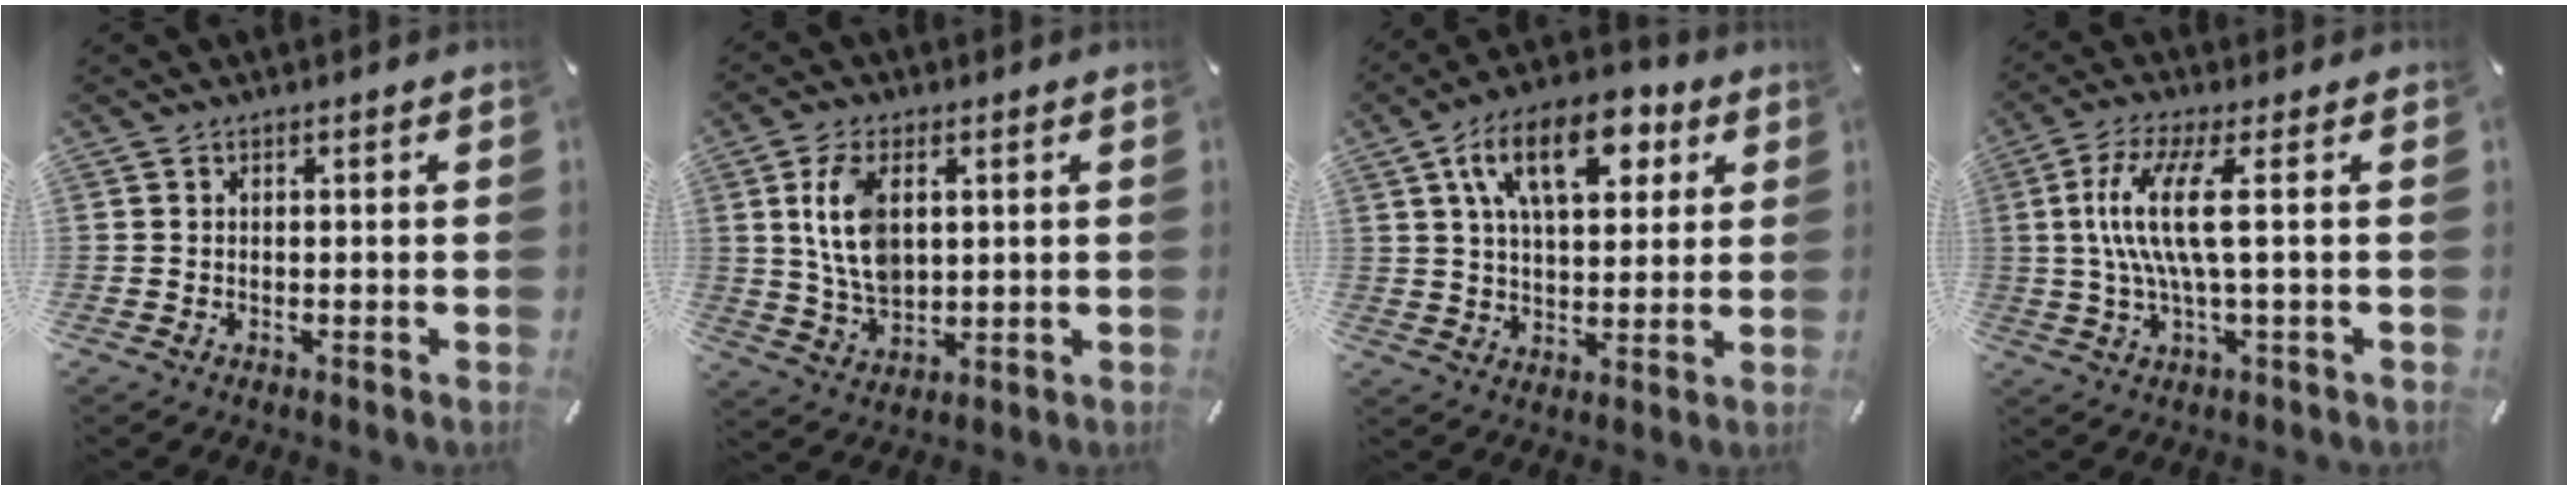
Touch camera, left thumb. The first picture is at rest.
{"total": 9.4, "force": [2.2, 5.8, 7.0], "torque": [-0.175, 0.001, 0.036]}
{"total": 16.1, "force": [7.2, 8.7, 11.5], "torque": [-0.177, -0.008, 0.122]}
{"total": 11.7, "force": [1.2, 2.1, 11.5], "torque": [-0.242, -0.010, 0.011]}